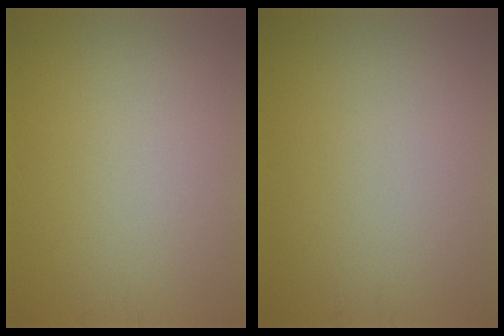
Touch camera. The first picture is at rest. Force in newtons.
{"total": 0.0}